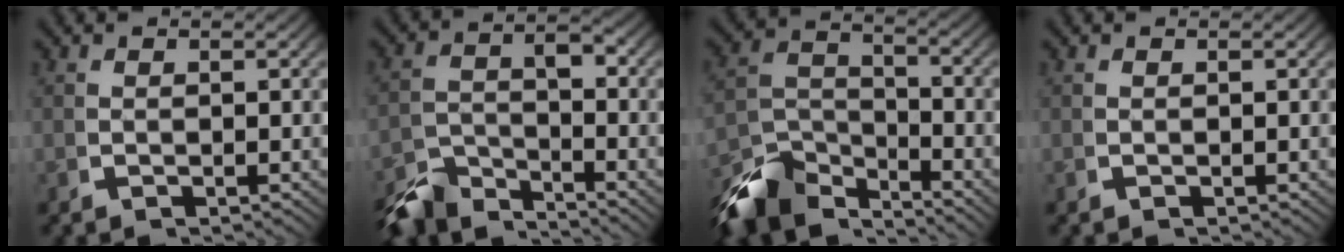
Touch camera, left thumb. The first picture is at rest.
{"total": 6.4, "force": [-4.7, 2.9, 3.1], "torque": [-0.037, -0.025, -0.083]}
{"total": 9.2, "force": [-5.6, 5.1, 5.3], "torque": [-0.092, -0.034, -0.090]}
{"total": 0.0}